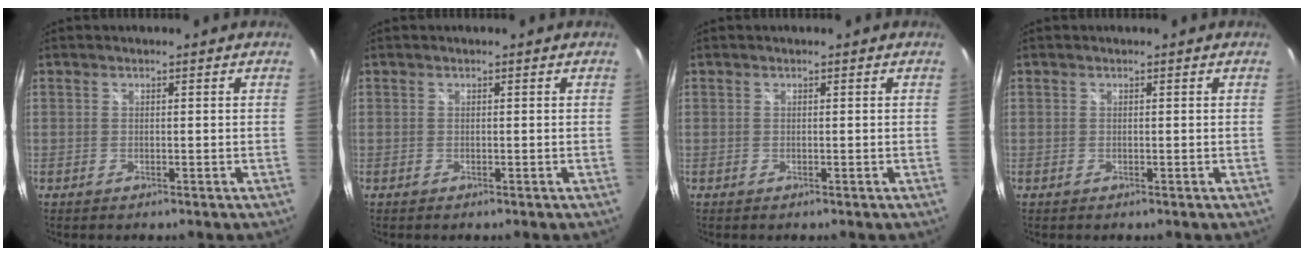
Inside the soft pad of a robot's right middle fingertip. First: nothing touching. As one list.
[{"total": 0.0}, {"total": 0.0}, {"total": 0.0}]